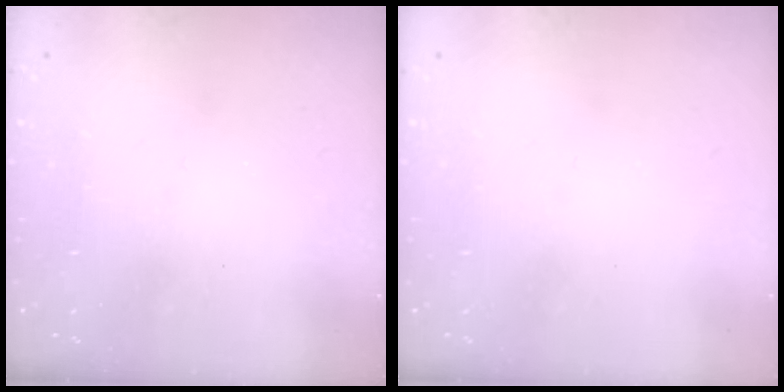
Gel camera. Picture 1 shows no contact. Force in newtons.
{"total": 0.0}